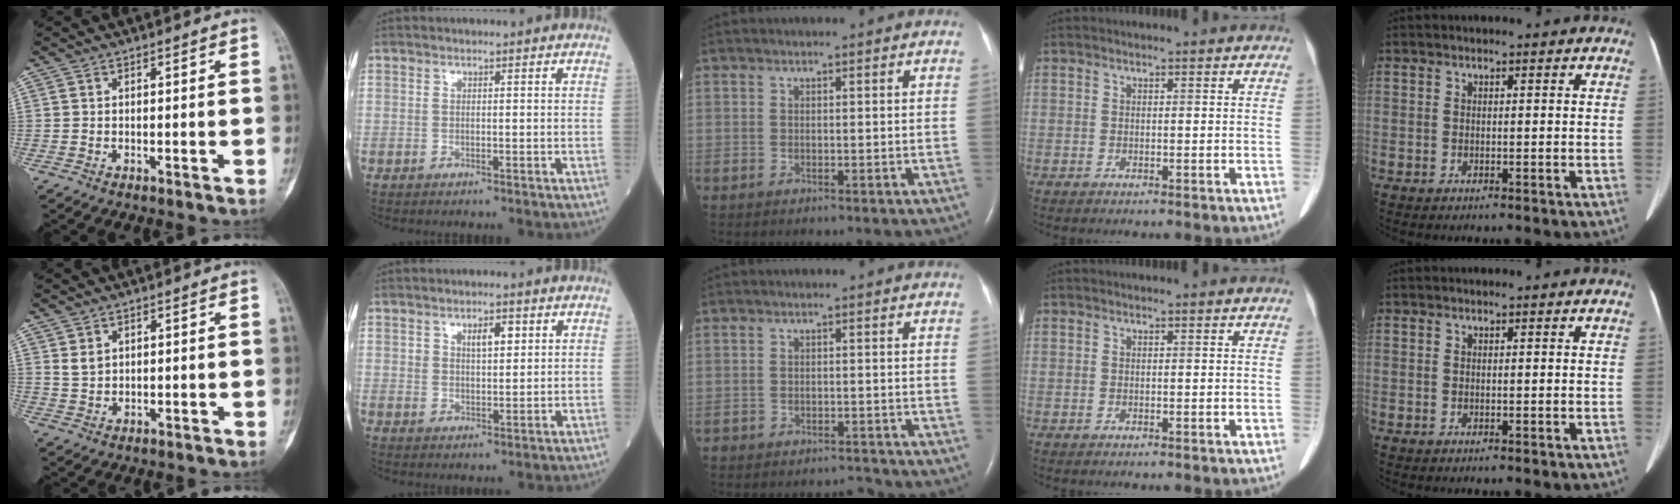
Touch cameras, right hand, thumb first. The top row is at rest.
{"thumb": {"total": 2.3, "force": [1.2, 1.6, 1.2], "torque": [-0.019, -0.007, 0.030]}, "index": {"total": 3.9, "force": [1.8, 1.8, 3.0], "torque": [-0.048, 0.001, 0.031]}, "middle": {"total": 2.1, "force": [-2.1, 0.4, -0.4], "torque": [0.010, -0.007, -0.031]}}